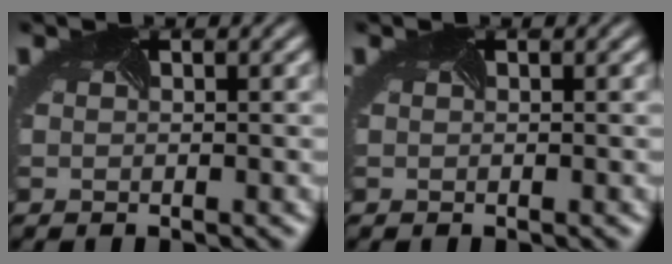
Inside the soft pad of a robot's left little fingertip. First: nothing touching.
{"total": 0.0}